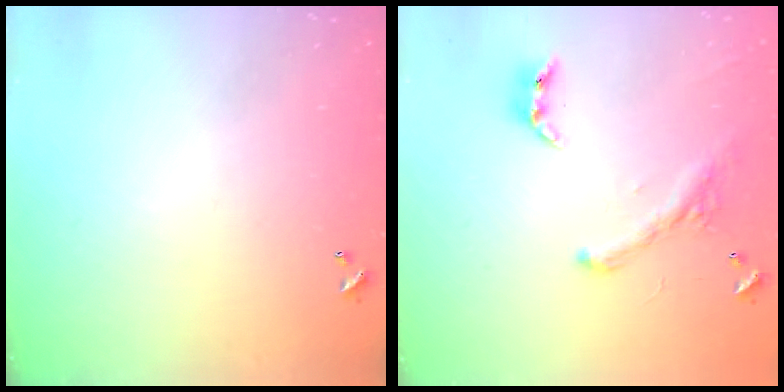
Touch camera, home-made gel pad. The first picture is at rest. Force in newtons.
{"total": 2.6, "press": 2.3, "slide": 1.3}